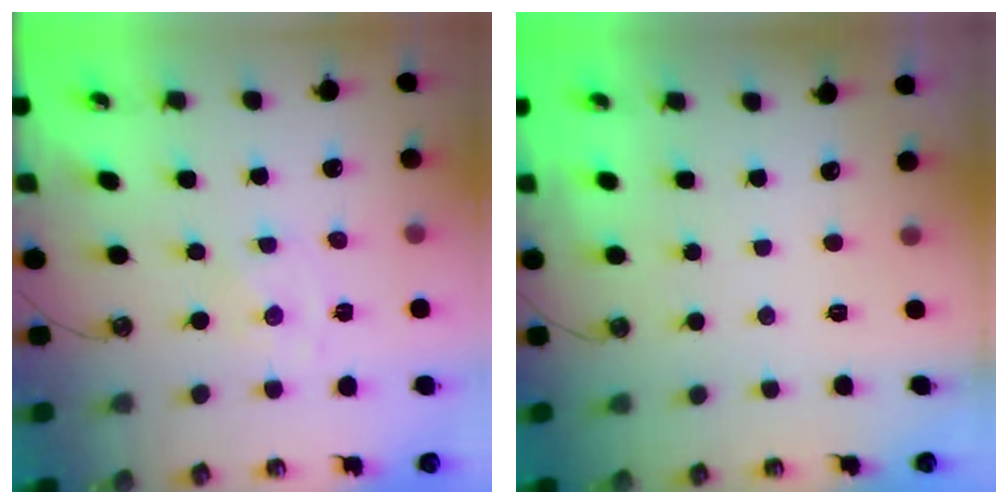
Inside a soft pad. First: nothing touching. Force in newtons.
{"total": 0.0}